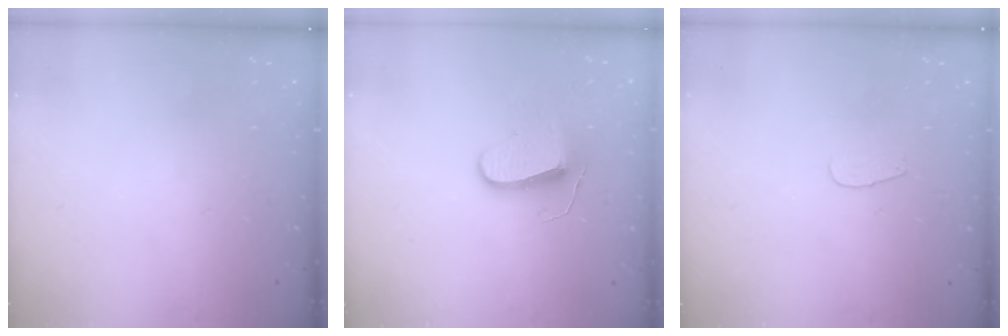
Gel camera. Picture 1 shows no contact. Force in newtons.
{"total": 9.4, "press": 9.3, "slide": 0.9}
{"total": 3.3, "press": 3.3, "slide": 0.3}